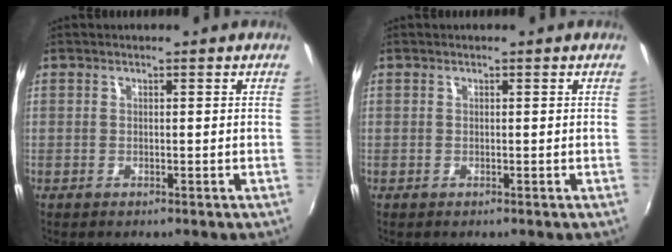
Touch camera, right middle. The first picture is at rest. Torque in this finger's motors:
{"motor_torque": [0.00, 0.00, 0.00, 0.01]}